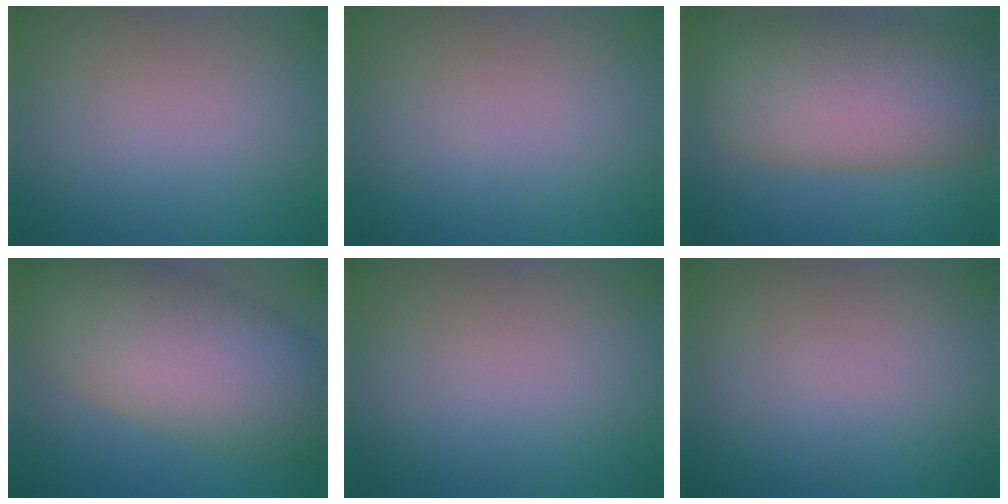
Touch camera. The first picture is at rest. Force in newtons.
{"total": 0.0}
{"total": 10.6, "press": 10.6, "slide": 0.6}
{"total": 11.6, "press": 11.6, "slide": 0.5}
{"total": 0.0}
{"total": 0.0}